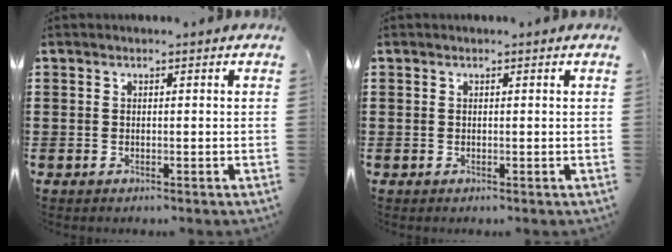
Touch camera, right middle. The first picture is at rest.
{"total": 0.0}